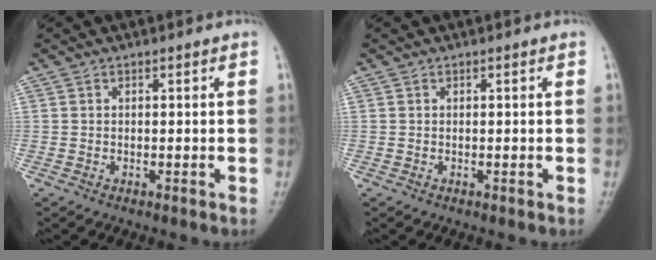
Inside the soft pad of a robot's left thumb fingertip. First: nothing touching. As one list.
[{"total": 0.0}]